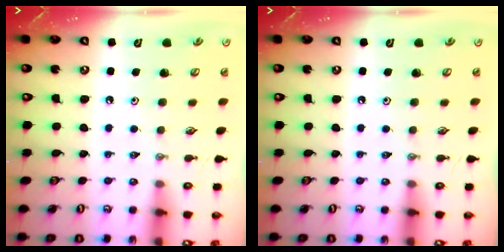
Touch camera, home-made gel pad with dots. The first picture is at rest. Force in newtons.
{"total": 0.0}